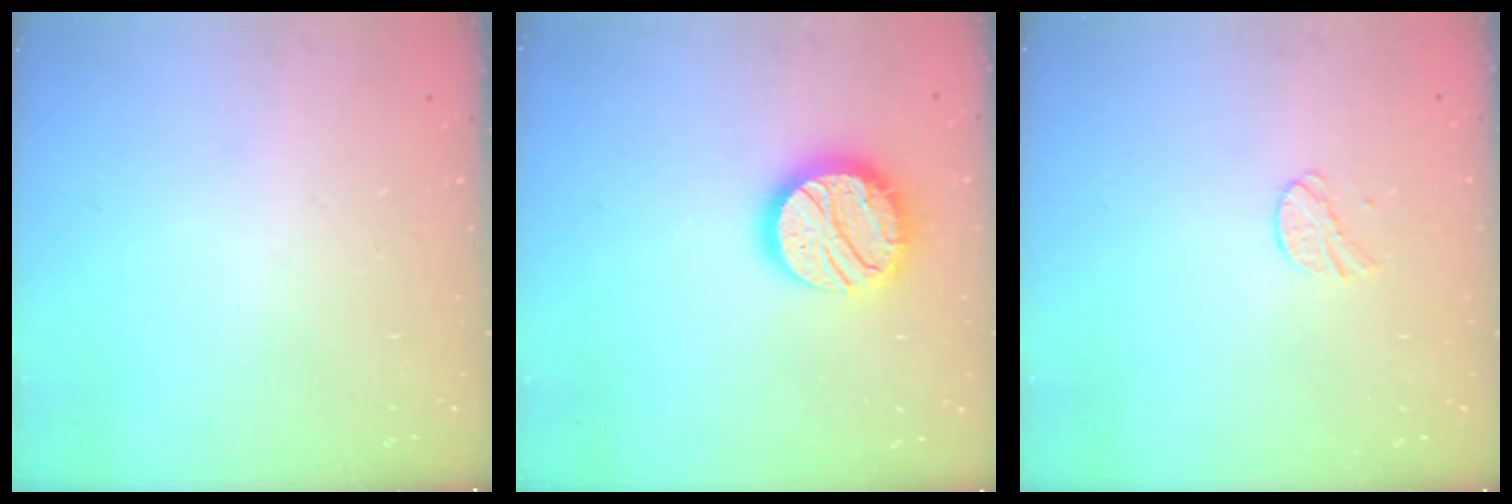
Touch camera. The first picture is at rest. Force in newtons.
{"total": 17.9, "press": 17.9, "slide": 1.1}
{"total": 5.6, "press": 5.6, "slide": 0.3}